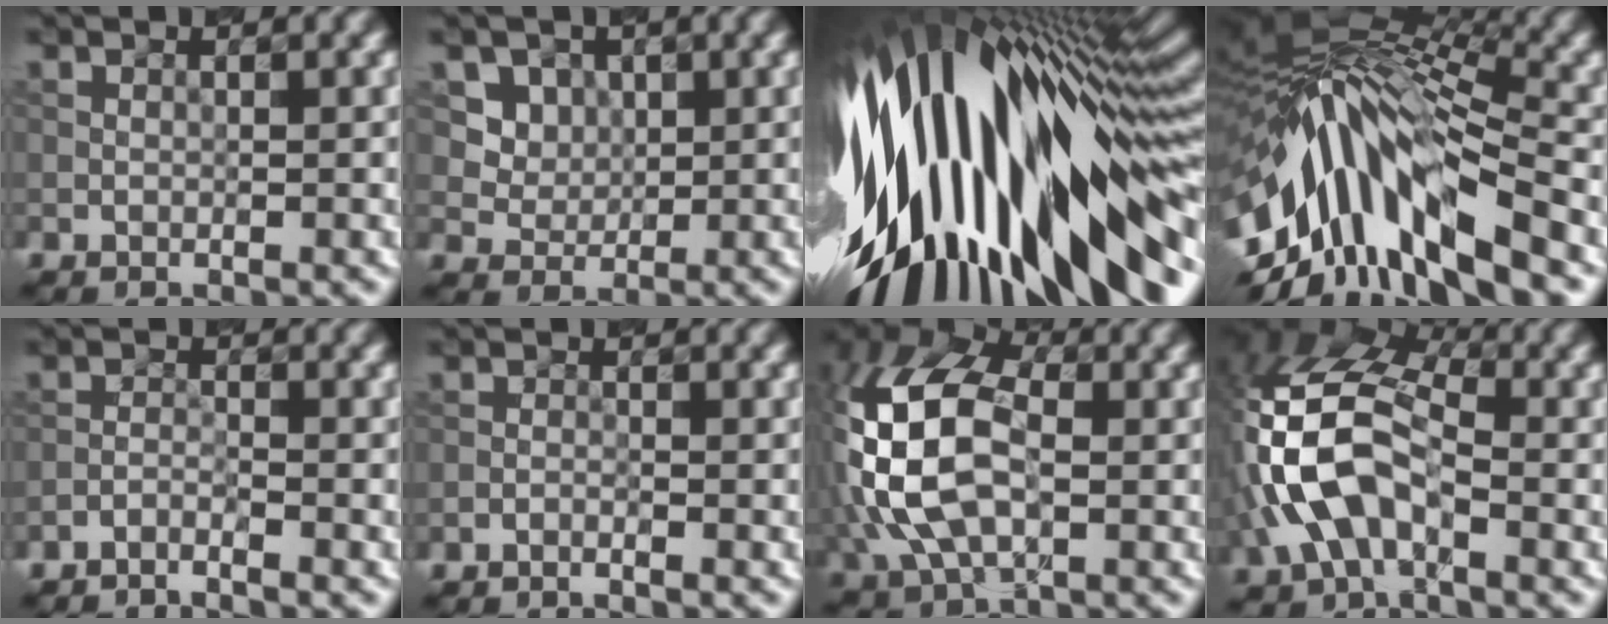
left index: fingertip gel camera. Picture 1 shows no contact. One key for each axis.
{"total": 5.4, "fx": 2.8, "fy": 4.1, "fz": 2.1, "tx": -0.044, "ty": -0.004, "tz": 0.052}
{"total": 17.6, "fx": -1.9, "fy": 7.9, "fz": 15.6, "tx": -0.267, "ty": -0.003, "tz": -0.037}
{"total": 14.5, "fx": -4.1, "fy": 5.9, "fz": 12.6, "tx": -0.238, "ty": 0.020, "tz": -0.064}
{"total": 1.5, "fx": -1.5, "fy": 0.1, "fz": 0.4, "tx": -0.010, "ty": -0.002, "tz": -0.035}
{"total": 0.9, "fx": -0.9, "fy": 0.0, "fz": 0.3, "tx": -0.013, "ty": -0.001, "tz": -0.021}
{"total": 11.9, "fx": 0.1, "fy": 7.5, "fz": 9.2, "tx": -0.223, "ty": 0.010, "tz": -0.009}
{"total": 9.0, "fx": -1.3, "fy": 4.9, "fz": 7.5, "tx": -0.167, "ty": 0.022, "tz": -0.038}